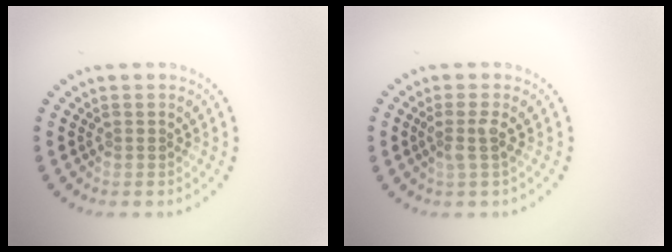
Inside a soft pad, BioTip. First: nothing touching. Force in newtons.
{"total": 1.7, "press": 1.2, "slide": 1.2}